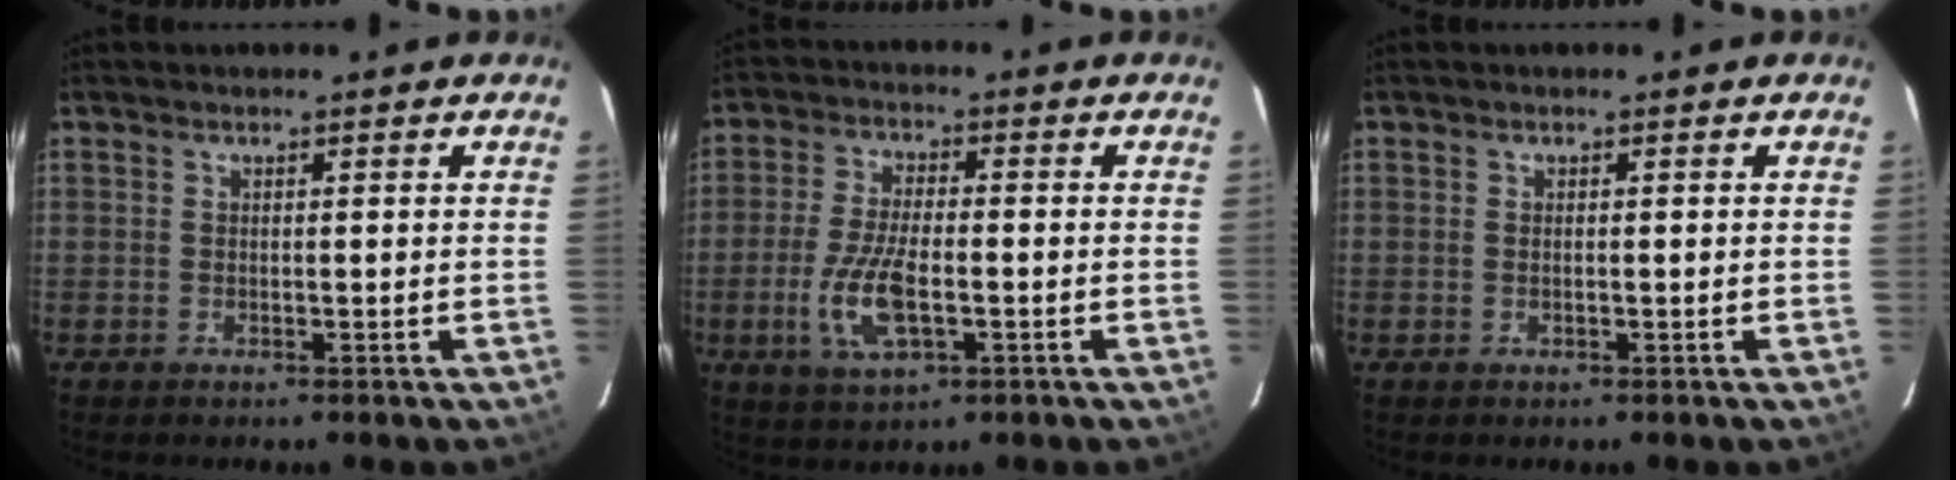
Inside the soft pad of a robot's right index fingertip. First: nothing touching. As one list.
[{"total": 9.9, "force": [-2.7, 3.9, 8.7], "torque": [-0.185, -0.007, -0.051]}, {"total": 0.0}]